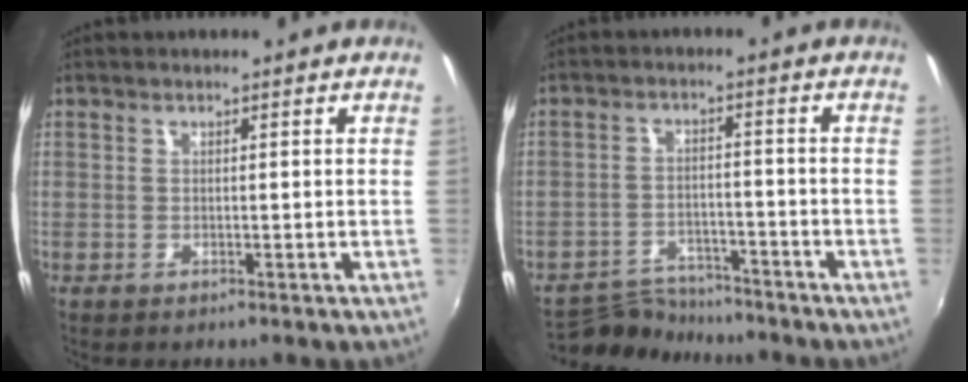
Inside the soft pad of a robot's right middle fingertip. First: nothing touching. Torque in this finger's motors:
{"motor_torque": [-0.45, -0.35, -0.10, -0.04]}